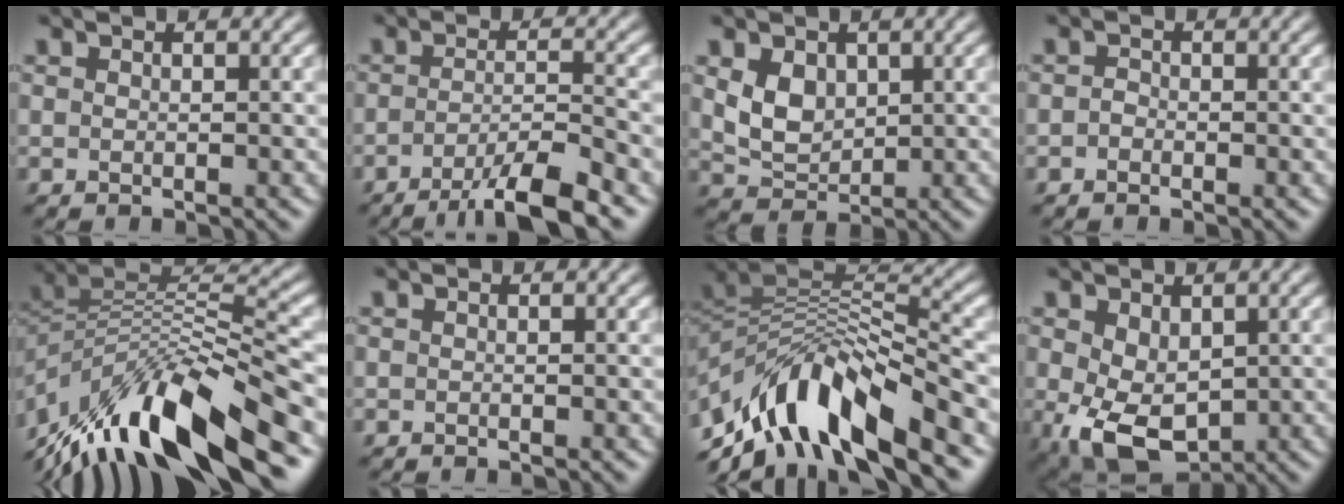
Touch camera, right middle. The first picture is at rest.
{"total": 6.4, "force": [-4.0, 1.2, 4.8], "torque": [-0.068, 0.003, -0.070]}
{"total": 3.5, "force": [1.0, 2.6, 2.2], "torque": [-0.047, -0.003, 0.021]}
{"total": 0.8, "force": [-0.3, 0.6, 0.4], "torque": [-0.011, 0.001, -0.008]}
{"total": 12.2, "force": [-7.0, 4.1, 9.1], "torque": [-0.176, 0.027, -0.126]}
{"total": 0.0}
{"total": 10.2, "force": [-5.5, 4.5, 7.3], "torque": [-0.124, 0.017, -0.101]}
{"total": 6.6, "force": [-1.0, 4.2, 5.0], "torque": [-0.120, -0.018, -0.010]}